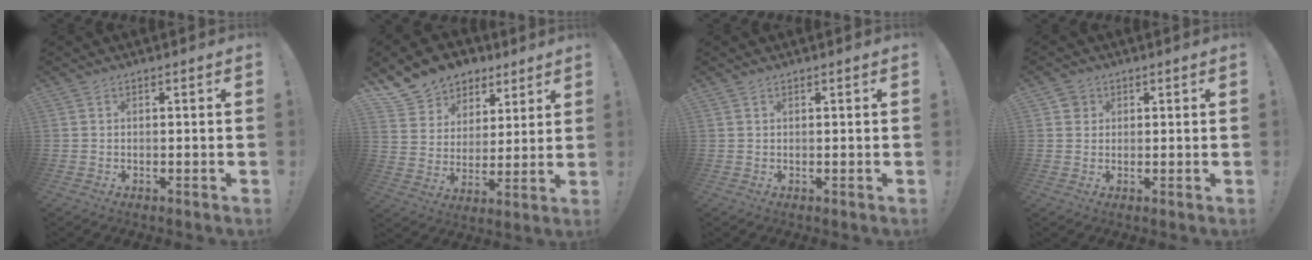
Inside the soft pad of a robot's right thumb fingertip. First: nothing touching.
{"total": 11.2, "force": [7.7, 7.8, 2.0], "torque": [-0.037, -0.060, 0.150]}
{"total": 0.6, "force": [0.5, 0.2, 0.2], "torque": [-0.001, -0.002, 0.009]}
{"total": 3.0, "force": [1.3, 2.7, 0.4], "torque": [-0.002, 0.000, 0.023]}